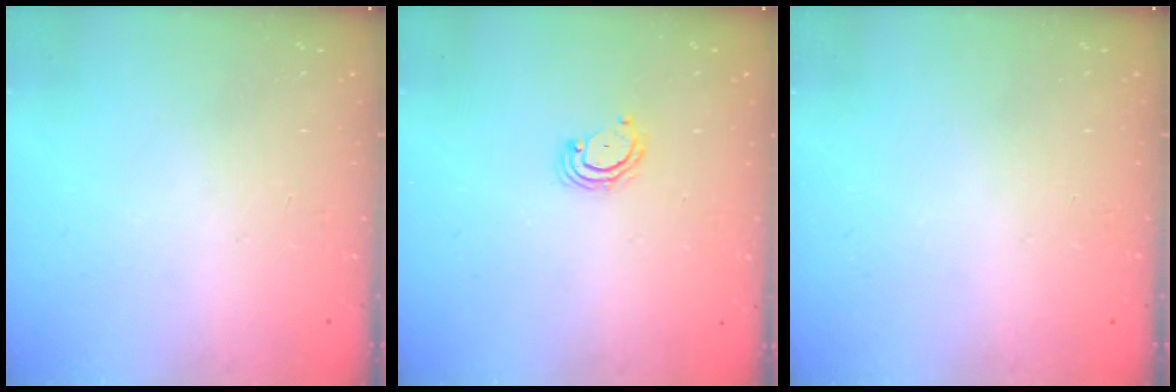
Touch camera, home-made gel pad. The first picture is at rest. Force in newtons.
{"total": 3.6, "press": 3.6, "slide": 0.4}
{"total": 0.0}